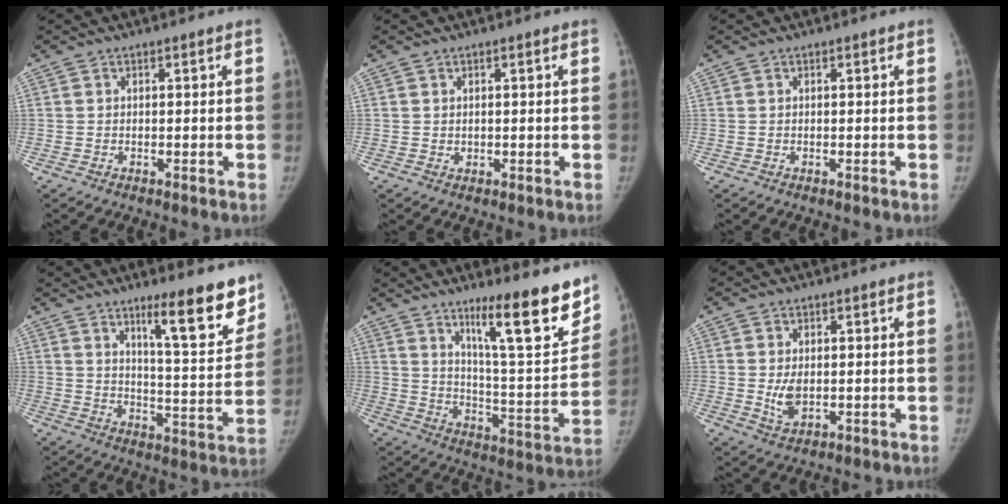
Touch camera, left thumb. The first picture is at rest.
{"total": 0.7, "force": [0.2, 0.5, 0.3], "torque": [0.000, -0.001, 0.005]}
{"total": 0.0}
{"total": 14.9, "force": [9.9, 2.7, 10.8], "torque": [-0.120, -0.074, 0.153]}
{"total": 19.4, "force": [12.7, 3.0, 14.3], "torque": [-0.171, -0.085, 0.203]}
{"total": 4.0, "force": [0.1, 2.5, 3.1], "torque": [-0.052, -0.009, 0.009]}